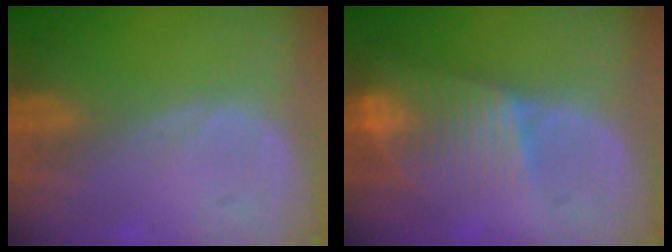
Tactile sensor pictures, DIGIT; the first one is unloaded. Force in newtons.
{"total": 8.1, "press": 7.0, "slide": 4.2}